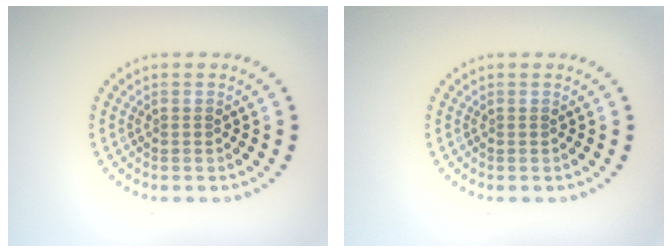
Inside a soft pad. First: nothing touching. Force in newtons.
{"total": 0.0}